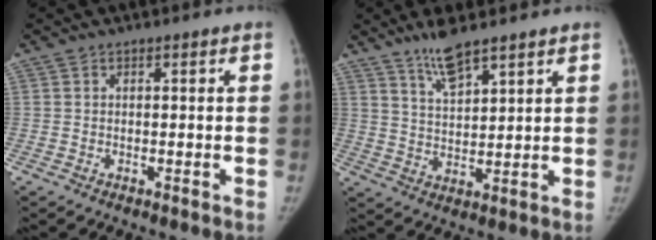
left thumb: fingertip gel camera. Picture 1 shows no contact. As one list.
[{"total": 6.8, "force": [5.3, 1.4, 4.0], "torque": [-0.064, -0.033, 0.104]}]